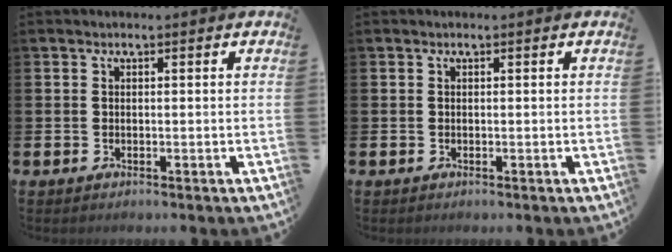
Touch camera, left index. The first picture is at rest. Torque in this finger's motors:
{"motor_torque": [0.00, 0.00, 0.00, -0.01]}